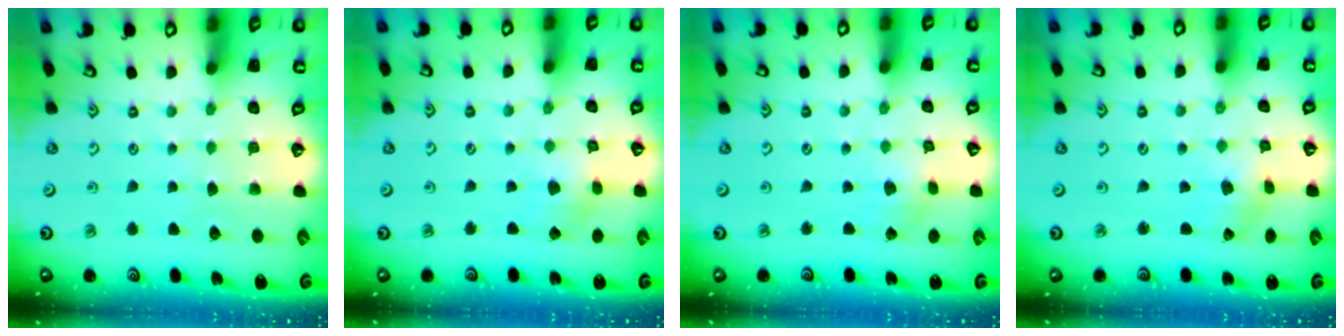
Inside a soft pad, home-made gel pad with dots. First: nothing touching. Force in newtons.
{"total": 2.1, "press": 2.1, "slide": 0.1}
{"total": 1.3, "press": 1.3, "slide": 0.2}
{"total": 0.8, "press": 0.8, "slide": 0.1}